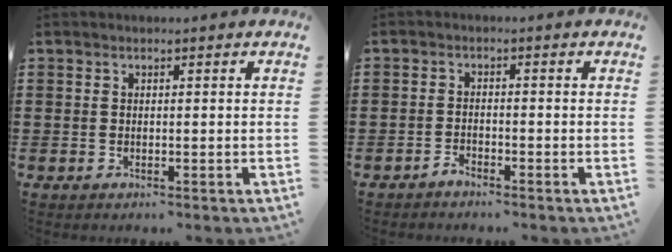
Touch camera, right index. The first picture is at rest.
{"total": 1.5, "force": [-1.5, 0.2, 0.2], "torque": [-0.008, 0.000, -0.029]}